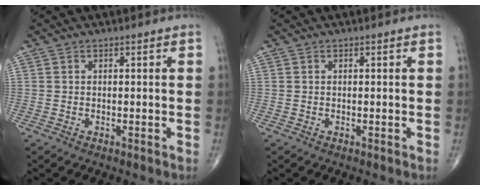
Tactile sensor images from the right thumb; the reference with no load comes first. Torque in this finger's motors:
{"motor_torque": [0.16, -0.01, -0.14, -0.08, 0.01]}